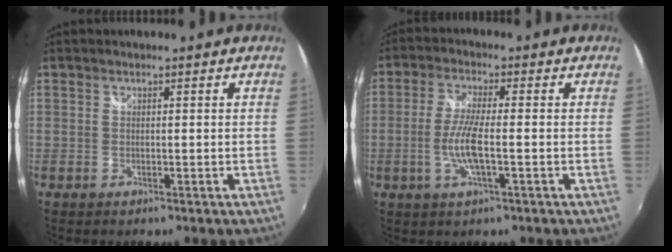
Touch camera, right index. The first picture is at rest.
{"total": 6.9, "force": [-1.6, 1.0, 6.6], "torque": [-0.137, -0.005, -0.033]}